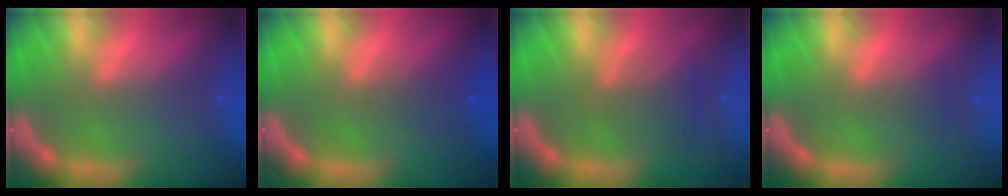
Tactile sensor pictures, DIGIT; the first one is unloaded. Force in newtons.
{"total": 1.9}
{"total": 3.0}
{"total": 1.0}